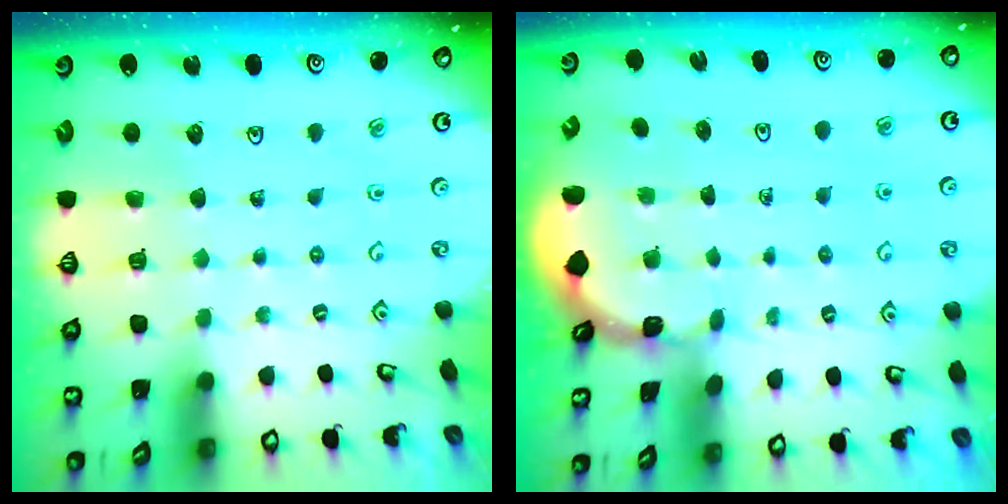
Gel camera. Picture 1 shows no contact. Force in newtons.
{"total": 0.7, "press": 0.7, "slide": 0.3}